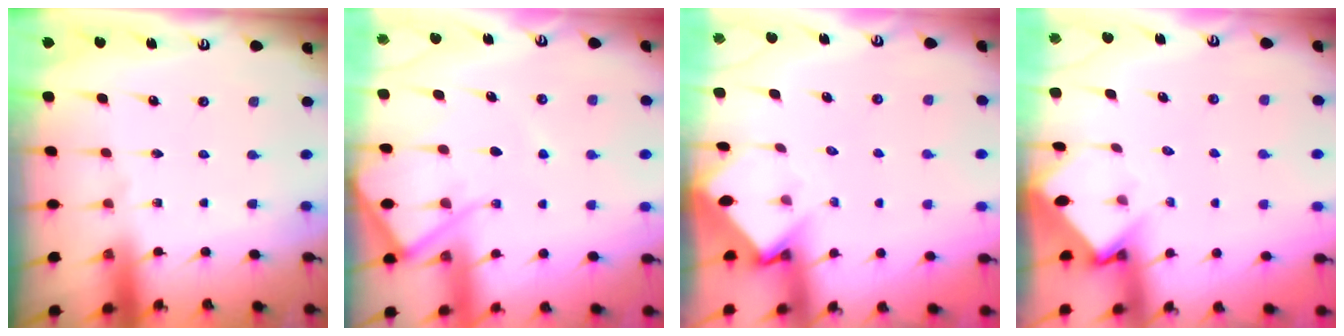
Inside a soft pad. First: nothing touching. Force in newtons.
{"total": 8.2, "press": 8.1, "slide": 1.1}
{"total": 3.6, "press": 3.6, "slide": 0.3}
{"total": 3.6, "press": 3.6, "slide": 0.3}